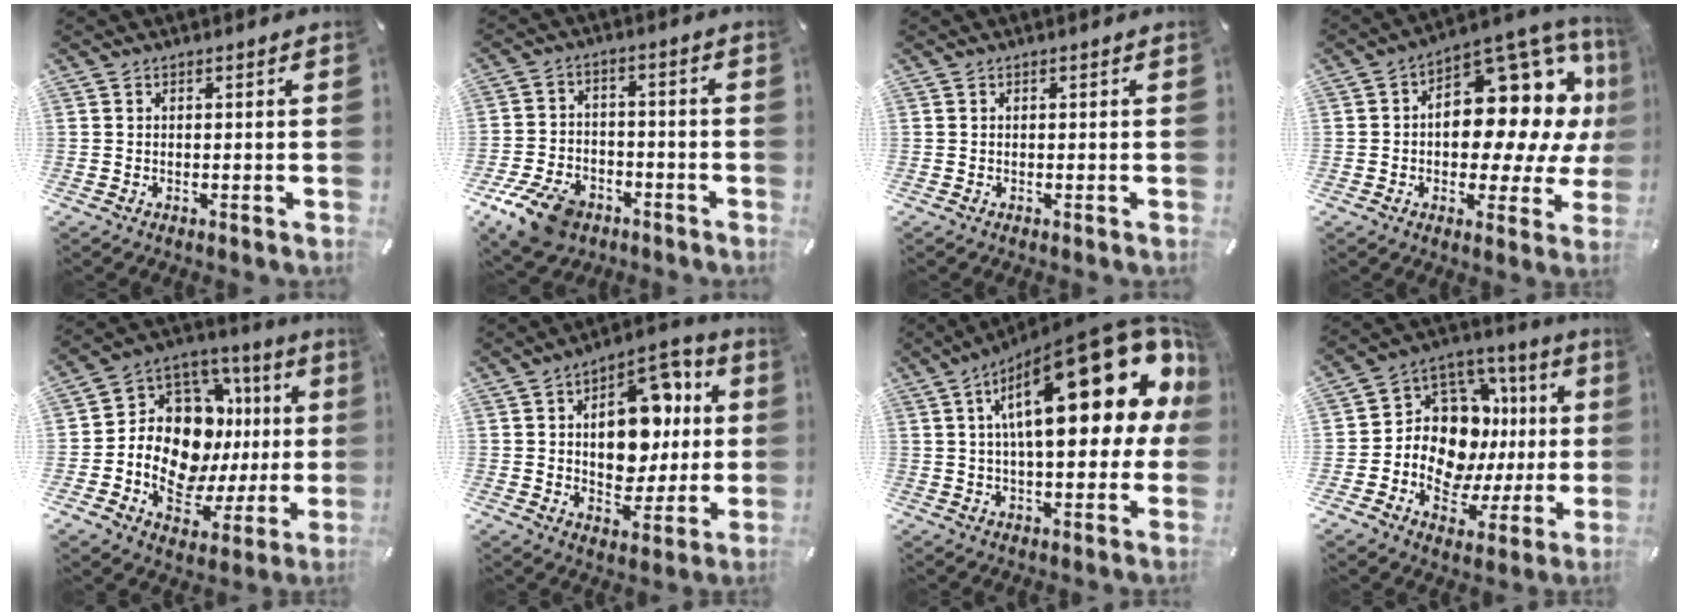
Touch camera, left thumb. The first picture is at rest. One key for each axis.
{"total": 10.6, "fx": -6.6, "fy": 6.5, "fz": 5.1, "tx": -0.101, "ty": 0.041, "tz": -0.118}
{"total": 0.0}
{"total": 16.4, "fx": 4.6, "fy": 10.4, "fz": 11.8, "tx": -0.136, "ty": -0.062, "tz": 0.077}
{"total": 15.5, "fx": 1.6, "fy": 11.5, "fz": 10.2, "tx": -0.168, "ty": -0.035, "tz": 0.023}
{"total": 17.3, "fx": 3.2, "fy": 11.8, "fz": 12.2, "tx": -0.156, "ty": -0.006, "tz": 0.059}
{"total": 28.9, "fx": 9.4, "fy": 11.1, "fz": 25.0, "tx": -0.389, "ty": -0.059, "tz": 0.150}
{"total": 13.4, "fx": 1.2, "fy": 11.0, "fz": 7.7, "tx": -0.124, "ty": -0.033, "tz": 0.026}